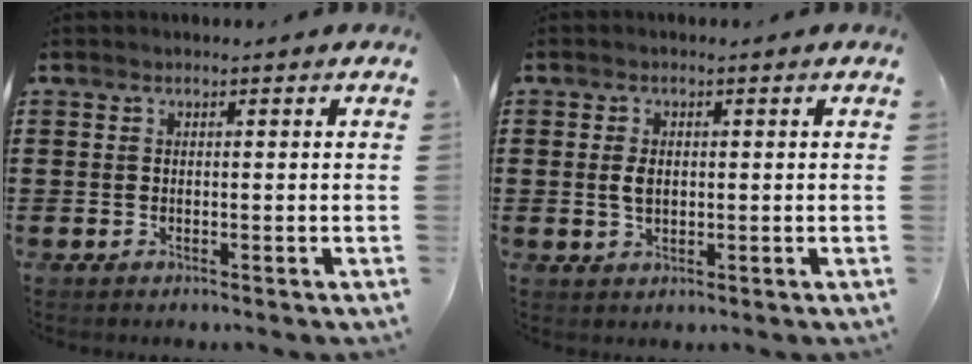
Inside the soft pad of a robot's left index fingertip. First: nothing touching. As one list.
[{"total": 2.6, "force": [0.2, 1.5, 2.0], "torque": [-0.051, 0.002, 0.000]}]